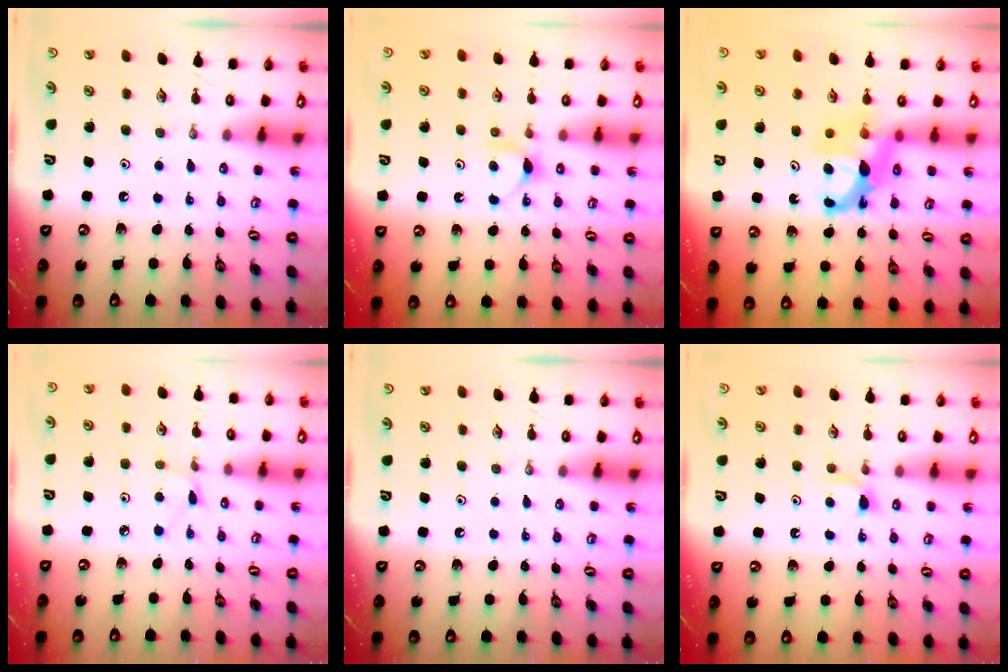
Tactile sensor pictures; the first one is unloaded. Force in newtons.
{"total": 5.5, "press": 5.4, "slide": 0.7}
{"total": 8.2, "press": 8.2, "slide": 0.2}
{"total": 1.9, "press": 1.9, "slide": 0.3}
{"total": 0.0}
{"total": 4.0, "press": 4.0, "slide": 0.4}